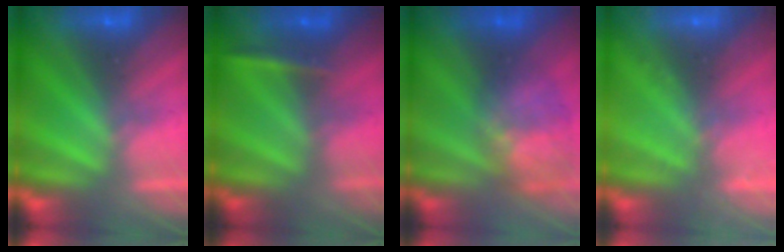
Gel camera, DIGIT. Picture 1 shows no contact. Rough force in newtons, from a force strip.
{"total": 2.4}
{"total": 8.1}
{"total": 2.3}